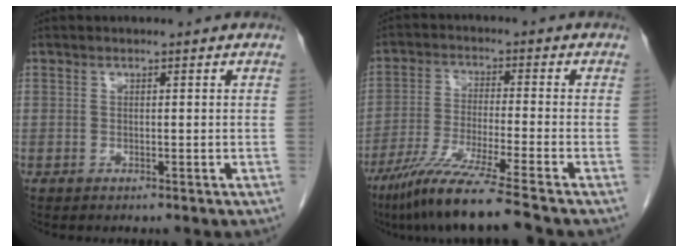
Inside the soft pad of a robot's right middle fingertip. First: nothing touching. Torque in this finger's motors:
{"motor_torque": [1.33, -0.81, 0.23, 0.12]}